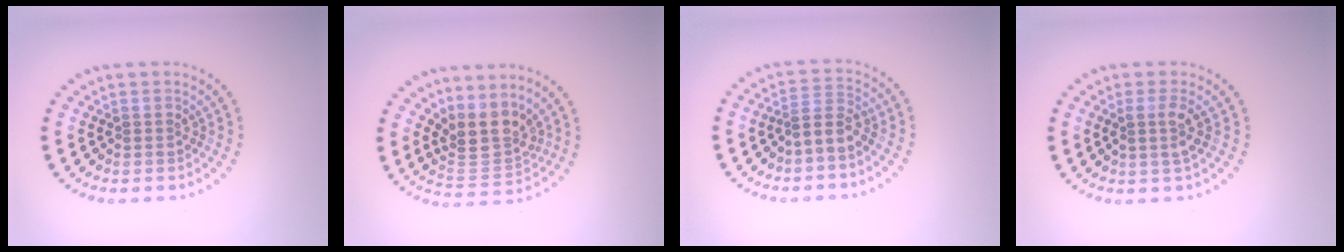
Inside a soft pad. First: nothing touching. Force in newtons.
{"total": 3.8, "press": 2.9, "slide": 2.4}
{"total": 2.1, "press": 1.5, "slide": 1.4}
{"total": 1.8, "press": 1.4, "slide": 1.1}